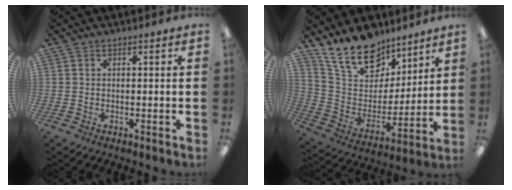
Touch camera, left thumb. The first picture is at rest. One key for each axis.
{"total": 17.3, "fx": 13.4, "fy": 9.3, "fz": 5.8, "tx": -0.117, "ty": -0.087, "tz": 0.251}